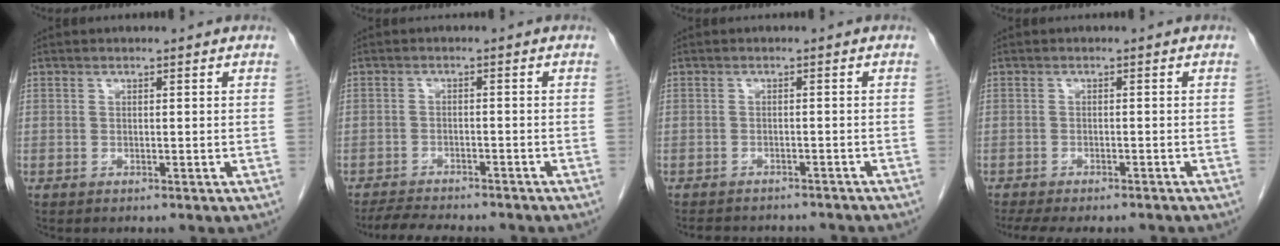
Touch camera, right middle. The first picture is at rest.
{"total": 7.7, "force": [-7.0, 1.7, 2.9], "torque": [-0.044, -0.010, -0.106]}
{"total": 9.0, "force": [-8.2, 2.6, 2.7], "torque": [-0.043, 0.002, -0.095]}
{"total": 10.2, "force": [-8.8, 2.6, 4.3], "torque": [-0.070, -0.009, -0.118]}